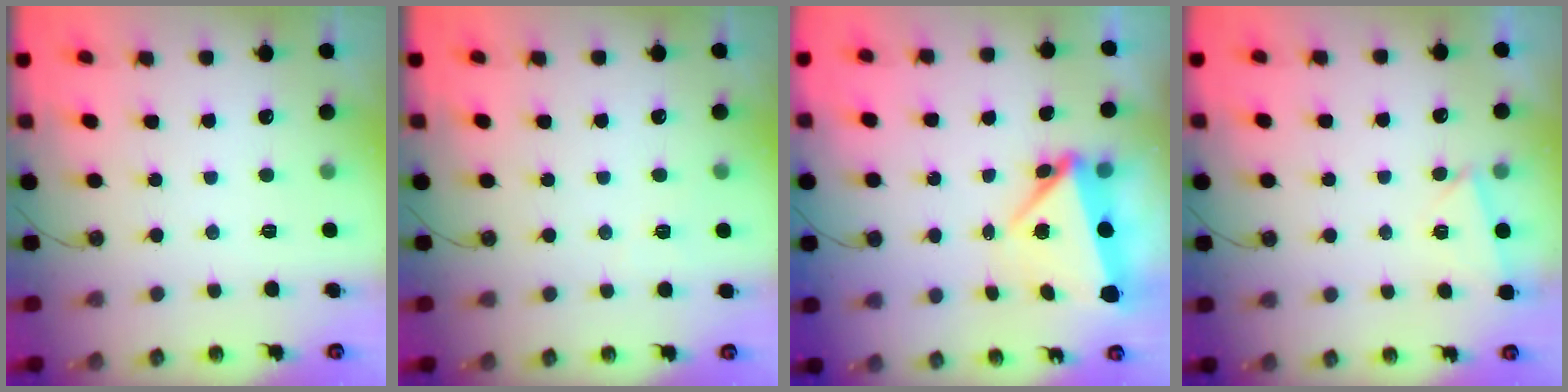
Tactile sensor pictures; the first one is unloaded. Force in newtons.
{"total": 2.8, "press": 2.8, "slide": 0.3}
{"total": 5.9, "press": 5.0, "slide": 3.0}
{"total": 3.1, "press": 2.3, "slide": 2.1}